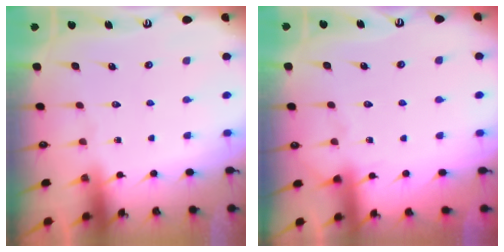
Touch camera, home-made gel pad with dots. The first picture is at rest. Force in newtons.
{"total": 2.9, "press": 2.9, "slide": 0.4}